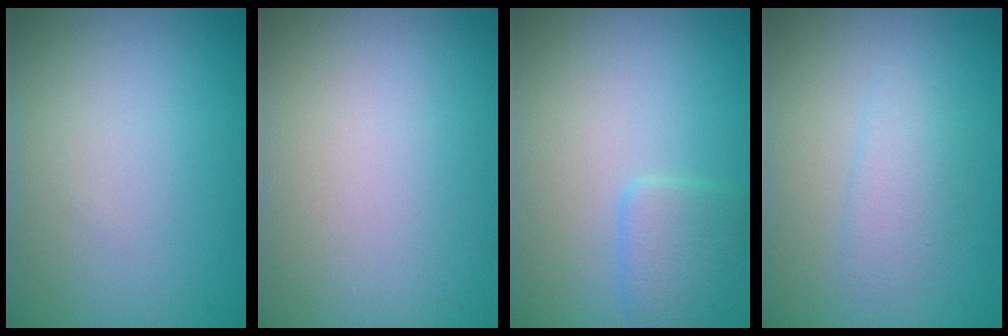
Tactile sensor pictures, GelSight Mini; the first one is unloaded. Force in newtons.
{"total": 0.0}
{"total": 2.2, "press": 2.2, "slide": 0.1}
{"total": 1.8, "press": 1.8, "slide": 0.1}